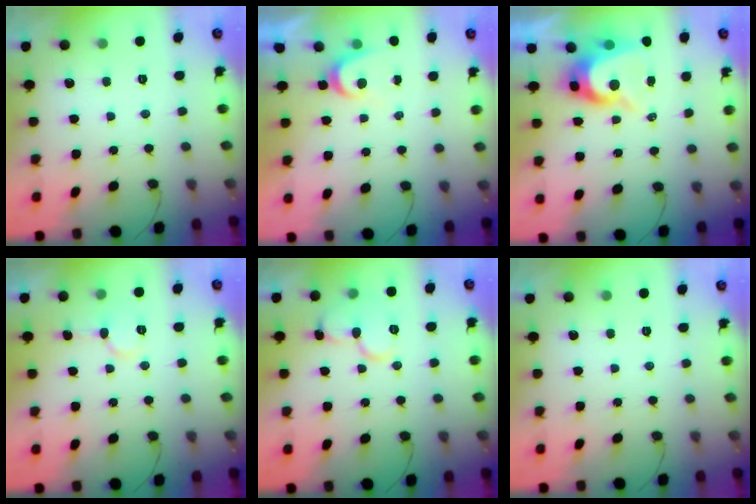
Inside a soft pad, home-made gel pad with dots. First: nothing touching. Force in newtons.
{"total": 3.4, "press": 3.4, "slide": 0.4}
{"total": 9.2, "press": 9.2, "slide": 0.8}
{"total": 6.2, "press": 6.2, "slide": 0.6}
{"total": 10.7, "press": 10.7, "slide": 1.1}
{"total": 0.0}